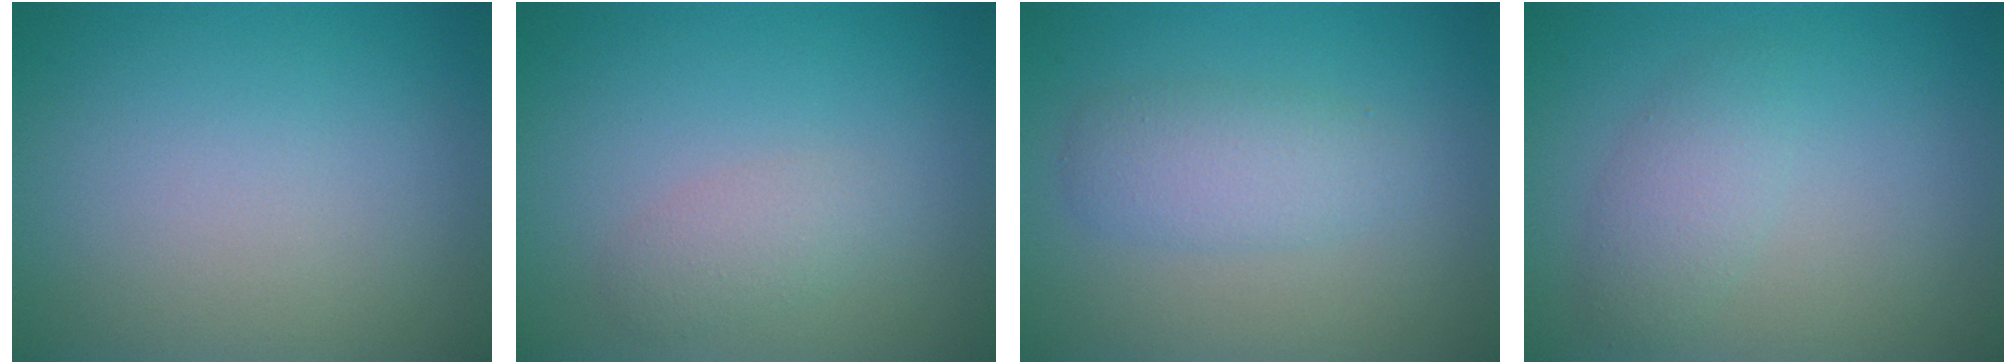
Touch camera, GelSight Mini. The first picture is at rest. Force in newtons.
{"total": 1.7, "press": 1.7, "slide": 0.0}
{"total": 2.9, "press": 2.9, "slide": 0.1}
{"total": 2.3, "press": 2.3, "slide": 0.1}